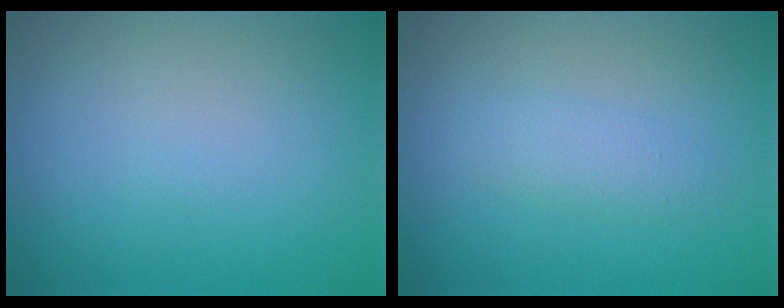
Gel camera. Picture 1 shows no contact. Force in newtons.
{"total": 1.7, "press": 1.7, "slide": 0.0}